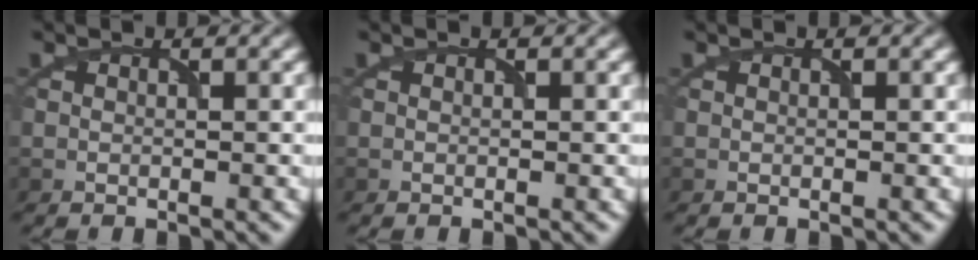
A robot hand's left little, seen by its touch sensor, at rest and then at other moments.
{"total": 0.0}
{"total": 0.0}